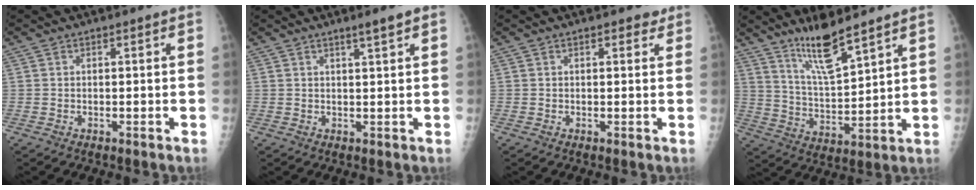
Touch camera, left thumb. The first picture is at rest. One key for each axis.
{"total": 2.2, "fx": 1.4, "fy": -0.1, "fz": 1.7, "tx": -0.027, "ty": -0.008, "tz": 0.024}
{"total": 1.8, "fx": 1.1, "fy": 1.0, "fz": 0.9, "tx": 0.002, "ty": -0.003, "tz": 0.008}
{"total": 10.2, "fx": 7.9, "fy": 1.3, "fz": 6.4, "tx": -0.116, "ty": -0.063, "tz": 0.158}